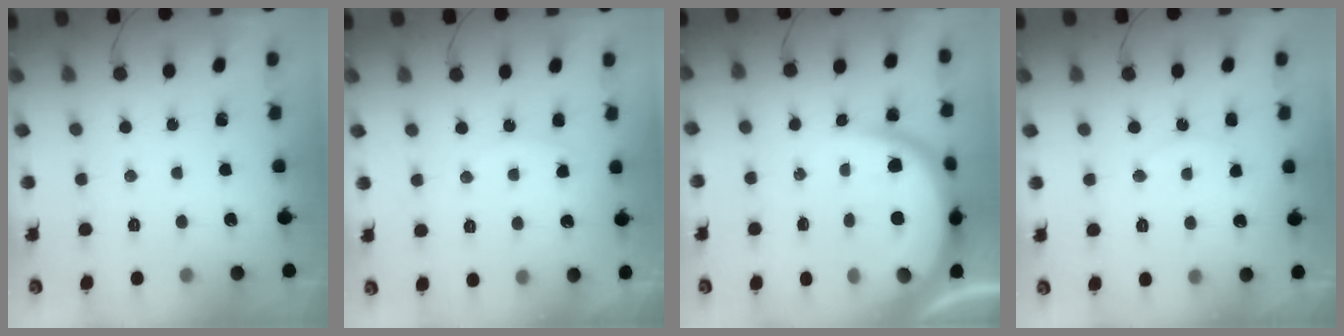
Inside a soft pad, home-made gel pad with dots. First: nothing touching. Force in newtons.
{"total": 5.8, "press": 5.8, "slide": 0.6}
{"total": 11.6, "press": 11.6, "slide": 1.2}
{"total": 7.1, "press": 7.0, "slide": 0.4}